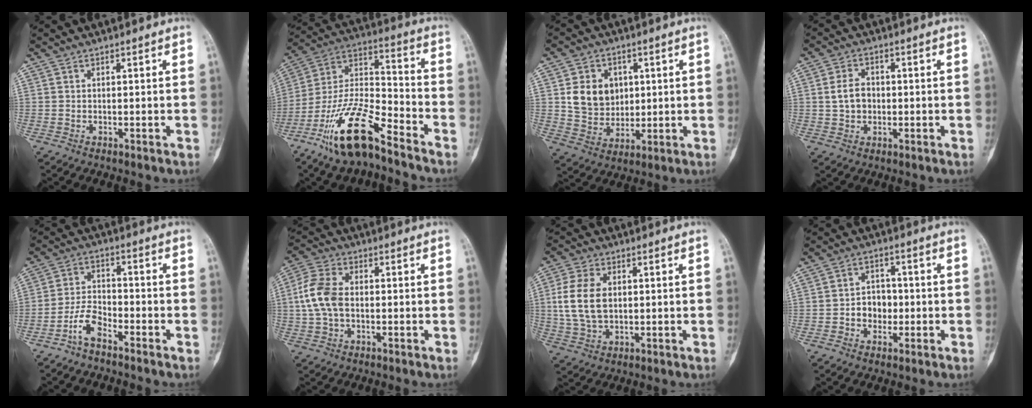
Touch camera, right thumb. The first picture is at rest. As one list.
[{"total": 17.4, "force": [-11.7, 5.1, 11.7], "torque": [-0.220, 0.075, -0.221]}, {"total": 10.2, "force": [2.3, 8.4, 5.2], "torque": [-0.050, -0.011, 0.049]}, {"total": 5.0, "force": [0.1, 3.9, 3.2], "torque": [-0.051, 0.009, 0.000]}, {"total": 5.8, "force": [-4.0, 2.4, 3.4], "torque": [-0.068, 0.031, -0.083]}, {"total": 8.8, "force": [0.0, 5.7, 6.7], "torque": [-0.147, 0.018, -0.006]}, {"total": 10.2, "force": [1.1, 6.6, 7.6], "torque": [-0.160, 0.002, 0.028]}, {"total": 5.6, "force": [-1.0, 4.6, 3.0], "torque": [-0.017, 0.016, -0.022]}]